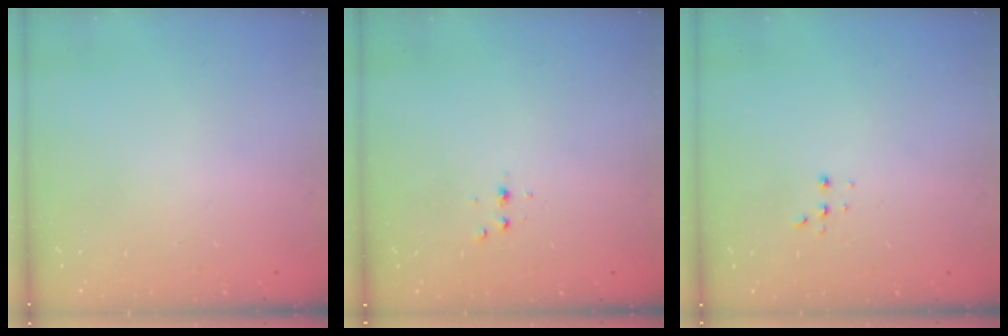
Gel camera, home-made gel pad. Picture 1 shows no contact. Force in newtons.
{"total": 2.3, "press": 2.3, "slide": 0.3}
{"total": 2.2, "press": 2.2, "slide": 0.5}